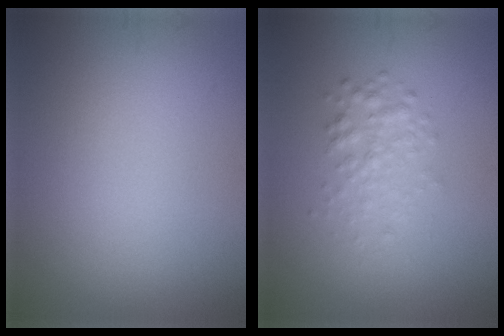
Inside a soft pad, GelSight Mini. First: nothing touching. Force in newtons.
{"total": 1.9, "press": 1.9, "slide": 0.0}